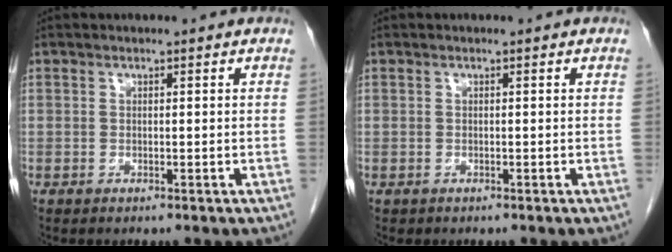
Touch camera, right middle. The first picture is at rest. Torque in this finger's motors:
{"motor_torque": [-0.28, -0.06, -0.01, -0.01]}